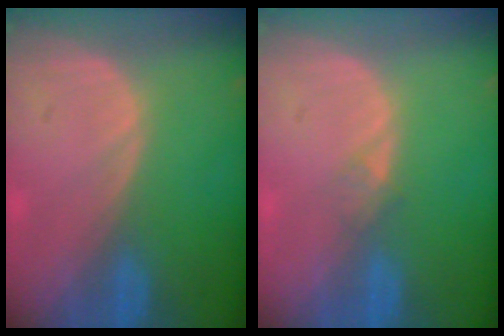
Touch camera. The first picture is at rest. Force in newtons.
{"total": 1.1, "press": 1.0, "slide": 0.1}